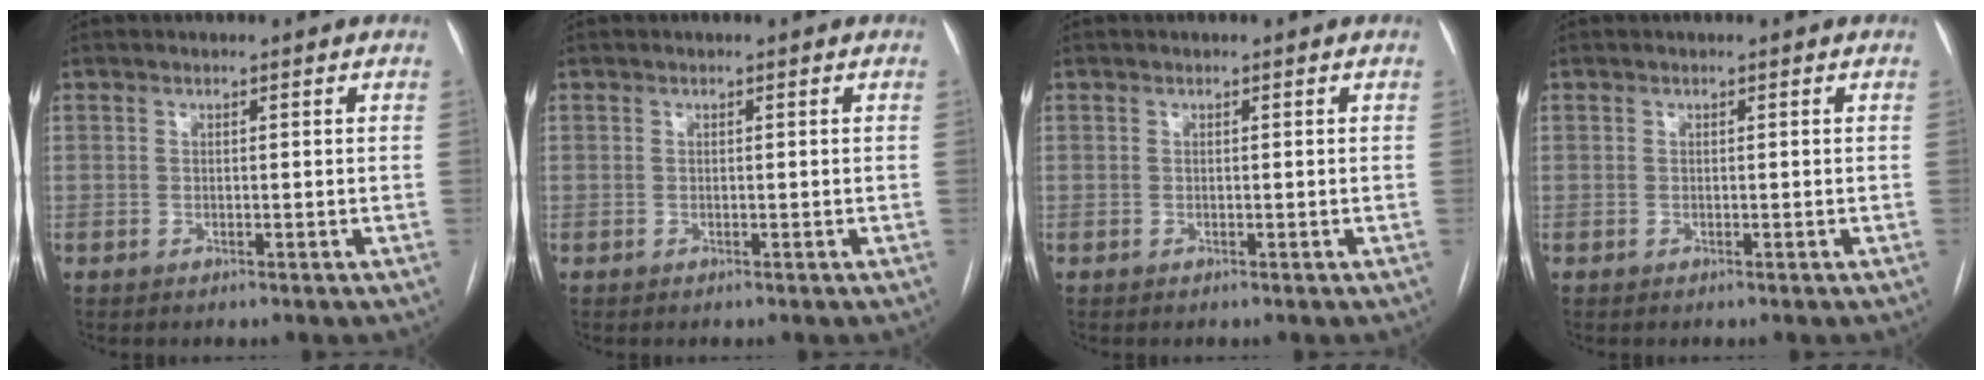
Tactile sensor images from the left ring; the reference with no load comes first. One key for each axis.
{"total": 0.0}
{"total": 0.0}
{"total": 0.0}